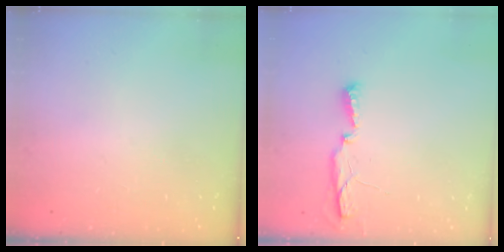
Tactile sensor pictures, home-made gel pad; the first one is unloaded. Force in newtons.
{"total": 5.0, "press": 4.9, "slide": 0.9}